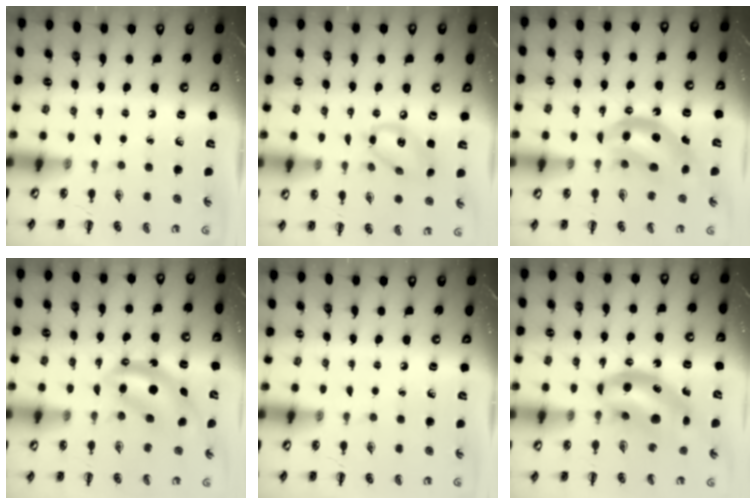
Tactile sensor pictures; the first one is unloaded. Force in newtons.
{"total": 9.4, "press": 9.2, "slide": 1.8}
{"total": 9.6, "press": 9.3, "slide": 2.3}
{"total": 6.6, "press": 6.6, "slide": 0.5}
{"total": 0.0}
{"total": 11.5, "press": 11.2, "slide": 2.9}